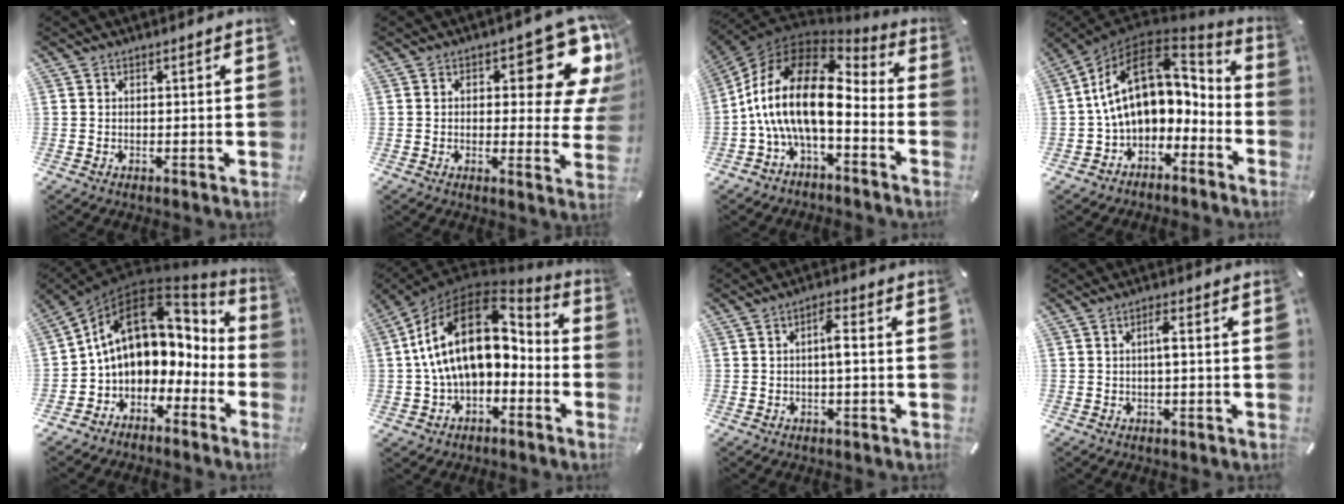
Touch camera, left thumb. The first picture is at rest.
{"total": 14.9, "force": [6.9, 6.3, 11.7], "torque": [-0.131, -0.059, 0.111]}
{"total": 20.6, "force": [-1.5, 10.8, 17.5], "torque": [-0.378, 0.000, -0.027]}
{"total": 17.8, "force": [2.7, 12.0, 12.8], "torque": [-0.227, -0.017, 0.053]}
{"total": 14.0, "force": [3.3, 10.6, 8.6], "torque": [-0.149, -0.017, 0.061]}
{"total": 21.5, "force": [3.5, 13.4, 16.5], "torque": [-0.319, -0.011, 0.061]}
{"total": 4.1, "force": [-0.2, 1.1, 4.0], "torque": [-0.076, 0.010, -0.007]}
{"total": 2.8, "force": [0.0, 0.4, 2.8], "torque": [-0.055, 0.005, -0.003]}